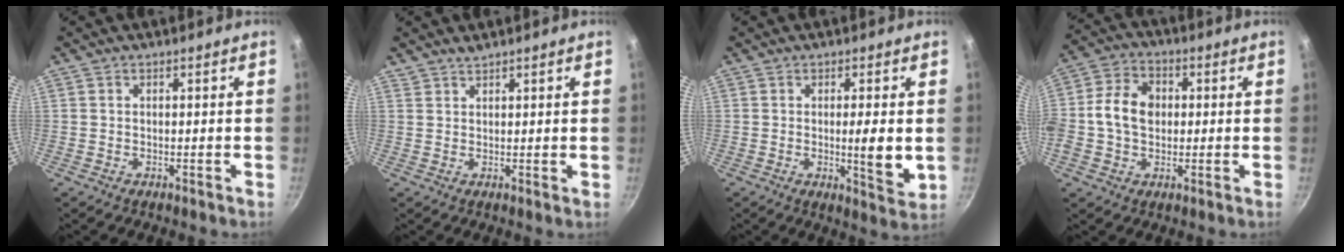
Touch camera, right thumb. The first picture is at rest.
{"total": 1.4, "force": [1.4, 0.0, 0.1], "torque": [0.001, -0.009, 0.024]}
{"total": 6.4, "force": [0.1, 1.2, 6.3], "torque": [-0.100, -0.019, 0.003]}
{"total": 10.1, "force": [0.2, 7.5, 6.8], "torque": [-0.106, 0.017, -0.015]}